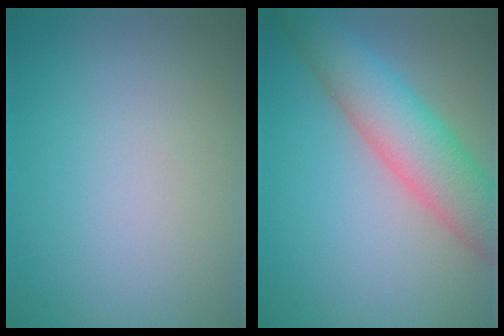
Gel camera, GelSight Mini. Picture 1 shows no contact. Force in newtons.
{"total": 7.2, "press": 7.2, "slide": 0.3}